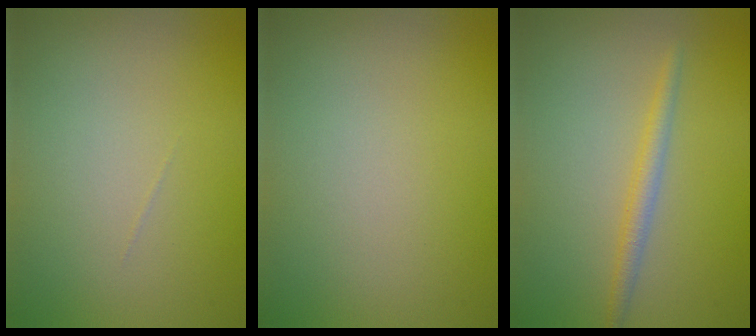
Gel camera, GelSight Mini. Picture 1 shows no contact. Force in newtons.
{"total": 0.0}
{"total": 1.8, "press": 1.8, "slide": 0.1}